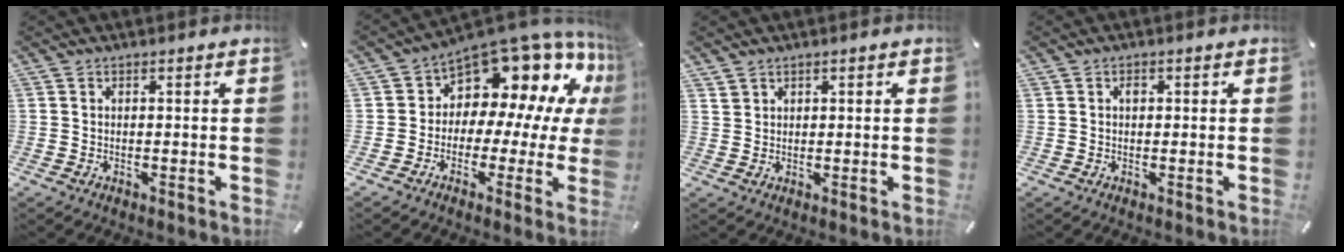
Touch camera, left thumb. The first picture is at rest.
{"total": 13.2, "force": [8.2, 7.8, 6.8], "torque": [-0.102, -0.089, 0.138]}
{"total": 1.7, "force": [1.1, 1.2, 0.1], "torque": [-0.003, 0.000, 0.022]}
{"total": 1.0, "force": [0.2, 0.7, 0.7], "torque": [-0.006, 0.000, 0.001]}